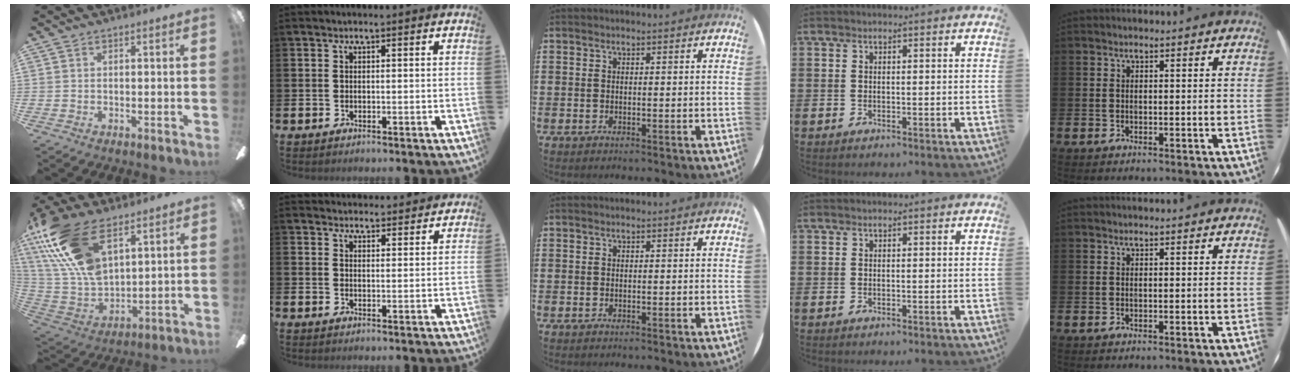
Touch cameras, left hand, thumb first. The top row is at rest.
{"thumb": {"total": 23.1, "force": [12.1, 12.2, 15.5], "torque": [-0.346, -0.045, 0.216]}, "index": {"total": 3.4, "force": [3.3, 0.4, -0.3], "torque": [-0.001, -0.019, 0.062]}}